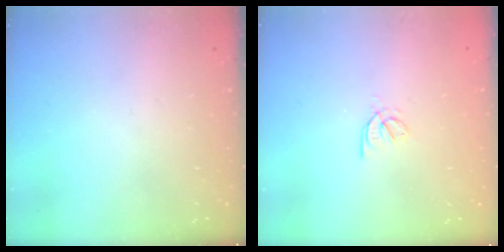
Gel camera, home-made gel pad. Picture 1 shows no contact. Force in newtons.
{"total": 2.9, "press": 2.8, "slide": 0.8}